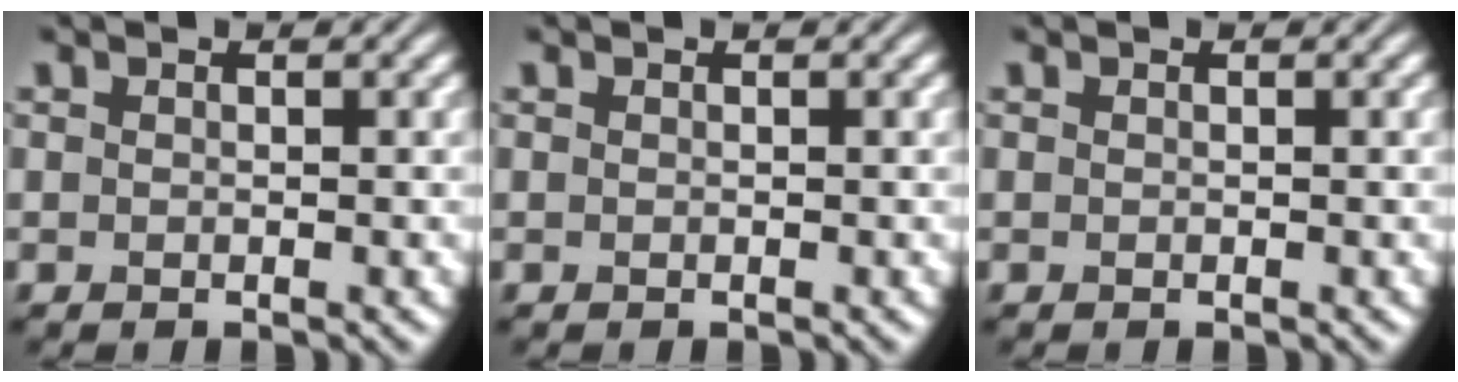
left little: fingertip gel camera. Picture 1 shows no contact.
{"total": 0.0}
{"total": 0.0}